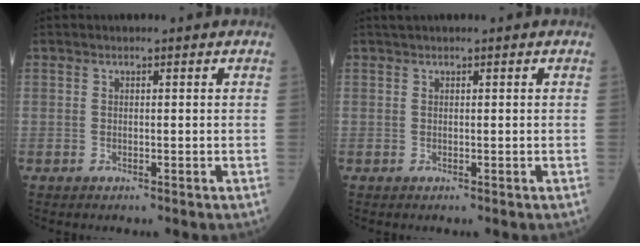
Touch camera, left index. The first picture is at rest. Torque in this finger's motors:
{"motor_torque": [0.28, -0.22, -0.03, 0.03]}